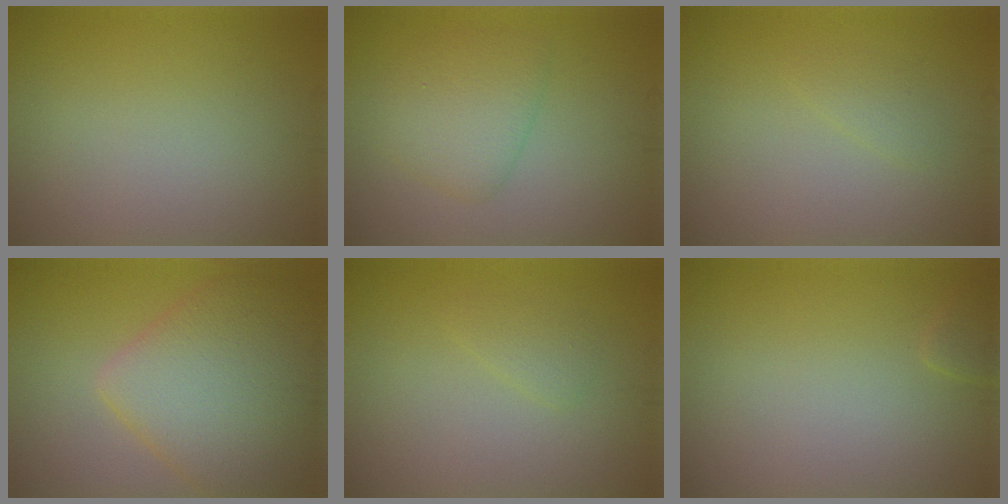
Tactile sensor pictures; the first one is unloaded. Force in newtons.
{"total": 3.5, "press": 3.5, "slide": 0.3}
{"total": 1.0, "press": 1.0, "slide": 0.1}
{"total": 8.3, "press": 8.3, "slide": 0.3}
{"total": 1.1, "press": 1.1, "slide": 0.1}
{"total": 0.7, "press": 0.7, "slide": 0.1}